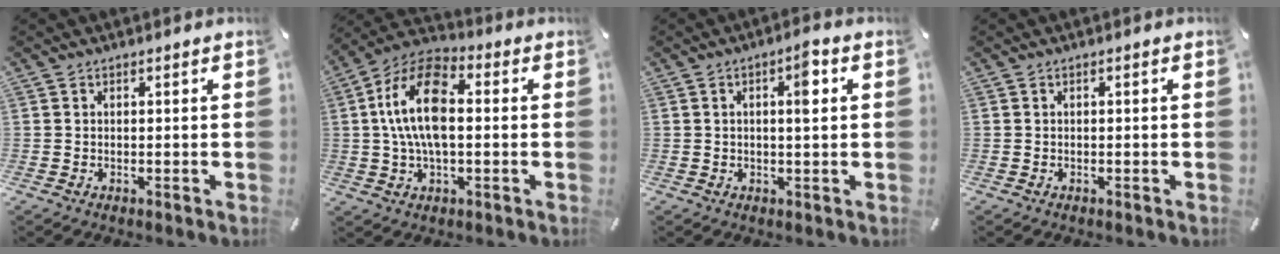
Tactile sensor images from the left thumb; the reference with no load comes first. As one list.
[{"total": 14.6, "force": [1.0, 7.8, 12.2], "torque": [-0.255, 0.004, 0.020]}, {"total": 5.1, "force": [1.2, 1.3, 4.7], "torque": [-0.070, -0.002, 0.012]}, {"total": 0.0}]